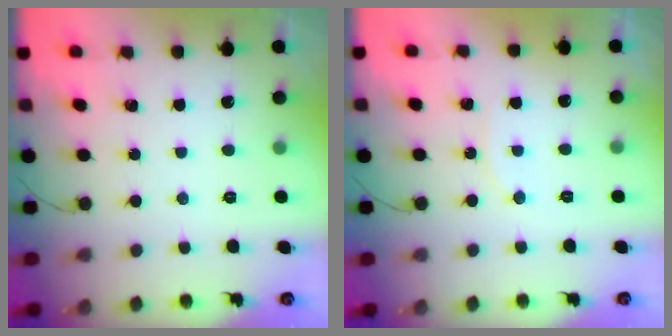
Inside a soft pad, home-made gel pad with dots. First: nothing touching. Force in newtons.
{"total": 4.1, "press": 4.0, "slide": 0.5}